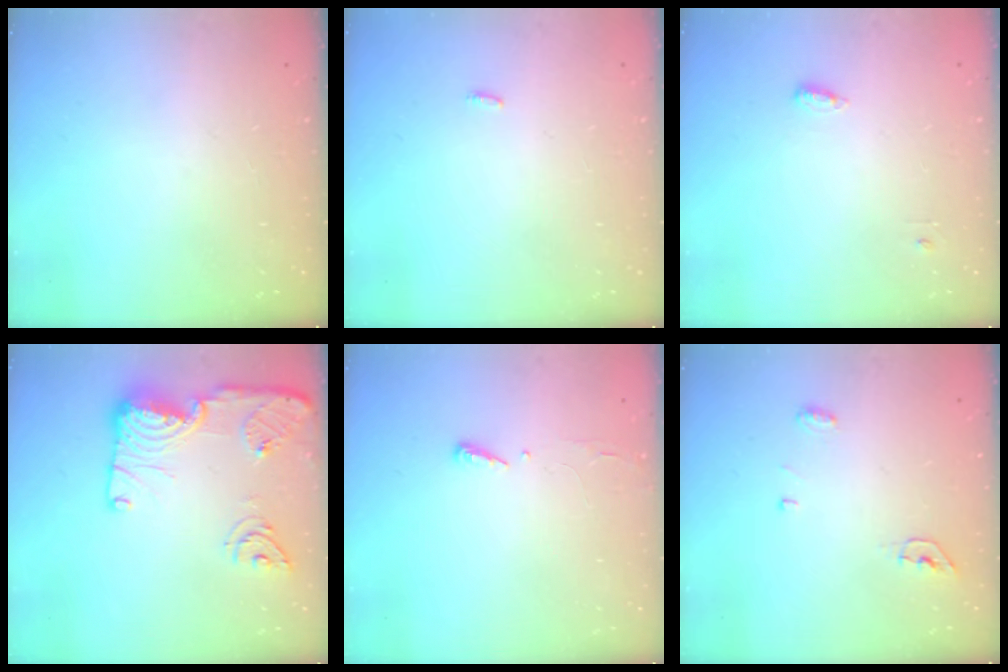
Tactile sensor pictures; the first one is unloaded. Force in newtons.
{"total": 3.3, "press": 1.6, "slide": 2.9}
{"total": 3.7, "press": 3.6, "slide": 1.0}
{"total": 18.1, "press": 18.0, "slide": 2.0}
{"total": 2.9, "press": 2.9, "slide": 0.4}
{"total": 4.4, "press": 4.3, "slide": 0.8}